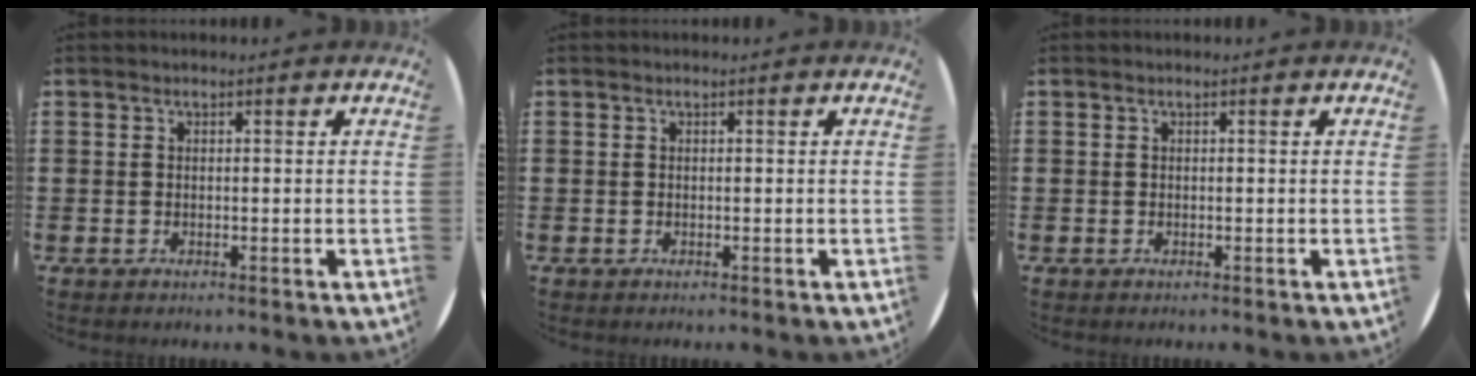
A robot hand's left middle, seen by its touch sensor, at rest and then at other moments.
{"total": 0.0}
{"total": 0.0}